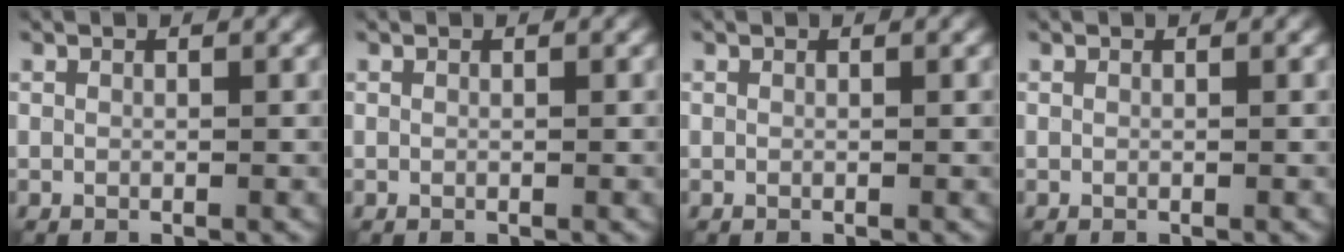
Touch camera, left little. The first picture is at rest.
{"total": 0.0}
{"total": 0.0}
{"total": 0.0}